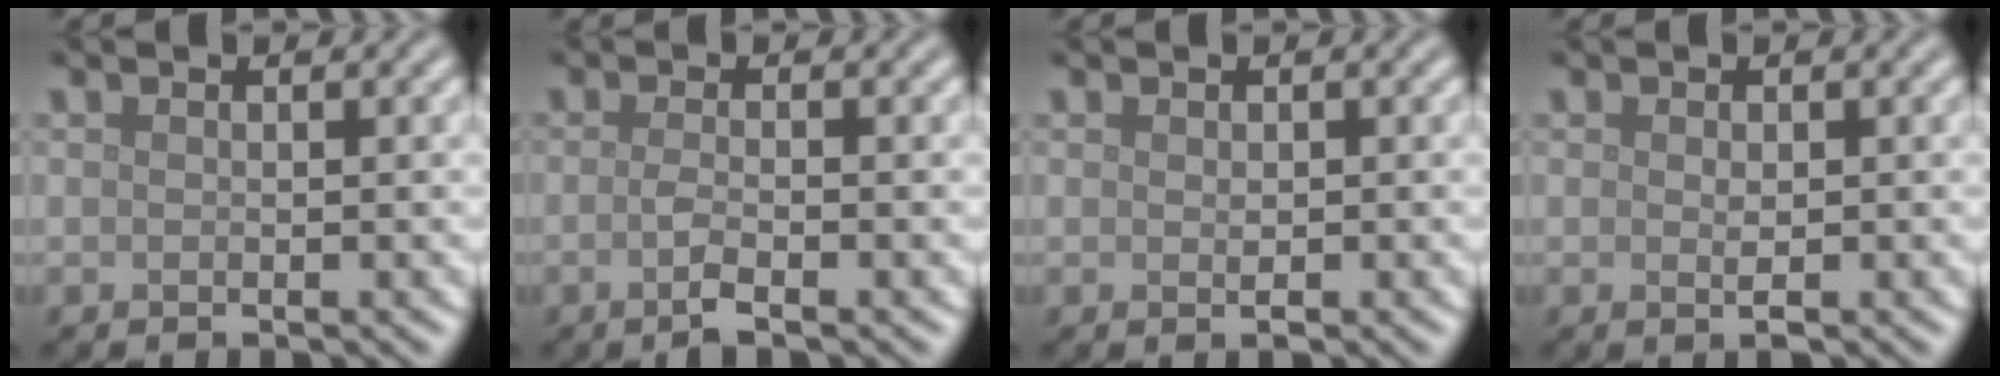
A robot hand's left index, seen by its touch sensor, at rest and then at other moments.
{"total": 2.2, "force": [-0.7, 0.6, 2.0], "torque": [-0.034, -0.001, -0.021]}
{"total": 0.9, "force": [-0.1, 0.4, 0.8], "torque": [-0.014, -0.002, 0.000]}
{"total": 1.1, "force": [0.0, 0.4, 1.0], "torque": [-0.019, -0.003, 0.001]}